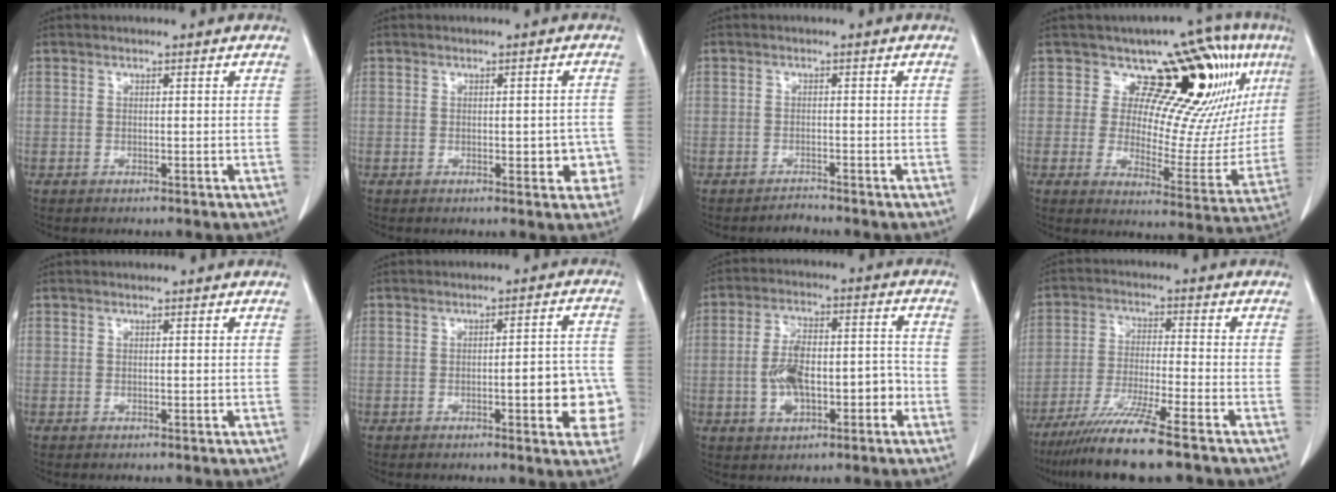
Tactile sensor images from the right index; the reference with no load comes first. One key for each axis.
{"total": 3.9, "fx": -1.0, "fy": 2.0, "fz": 3.2, "tx": -0.022, "ty": 0.010, "tz": -0.005}
{"total": 1.3, "fx": -1.2, "fy": 0.1, "fz": -0.3, "tx": 0.011, "ty": -0.004, "tz": -0.021}
{"total": 17.4, "fx": 9.1, "fy": 6.9, "fz": 13.1, "tx": -0.152, "ty": -0.015, "tz": 0.113}
{"total": 0.0}
{"total": 8.7, "fx": -2.5, "fy": 2.1, "fz": 8.1, "tx": -0.080, "ty": 0.018, "tz": -0.027}
{"total": 9.5, "fx": -2.6, "fy": 4.4, "fz": 8.0, "tx": -0.147, "ty": 0.032, "tz": -0.037}
{"total": 11.5, "fx": -8.6, "fy": -0.5, "fz": 7.6, "tx": -0.138, "ty": -0.037, "tz": -0.149}